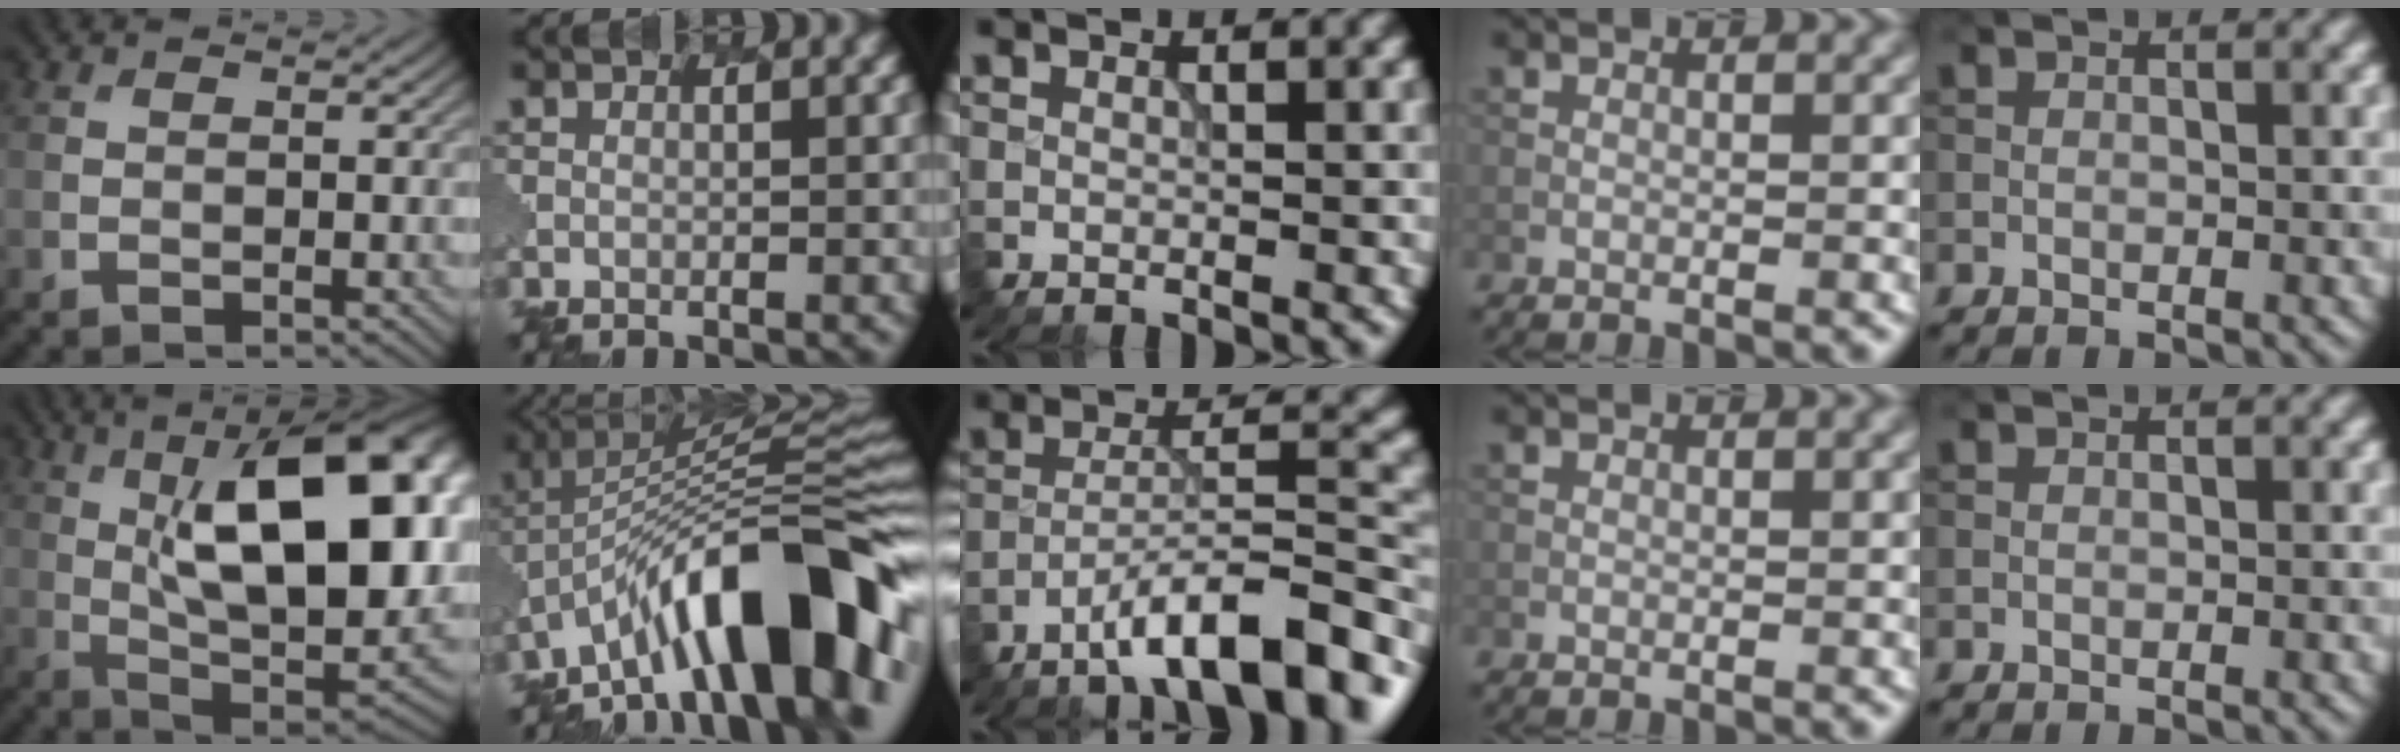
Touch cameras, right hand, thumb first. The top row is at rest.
{"thumb": {"total": 21.1, "force": [4.5, 9.5, 18.3], "torque": [-0.257, 0.023, 0.063]}, "index": {"total": 12.1, "force": [-6.7, 3.4, 9.4], "torque": [-0.127, 0.029, -0.107]}, "middle": {"total": 10.3, "force": [-6.8, 2.3, 7.3], "torque": [-0.111, 0.022, -0.112]}}